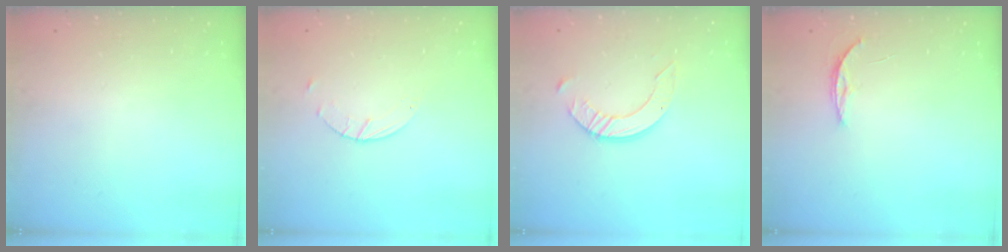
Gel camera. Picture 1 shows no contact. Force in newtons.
{"total": 3.0, "press": 3.0, "slide": 0.4}
{"total": 8.0, "press": 7.9, "slide": 0.8}
{"total": 3.7, "press": 3.7, "slide": 0.5}